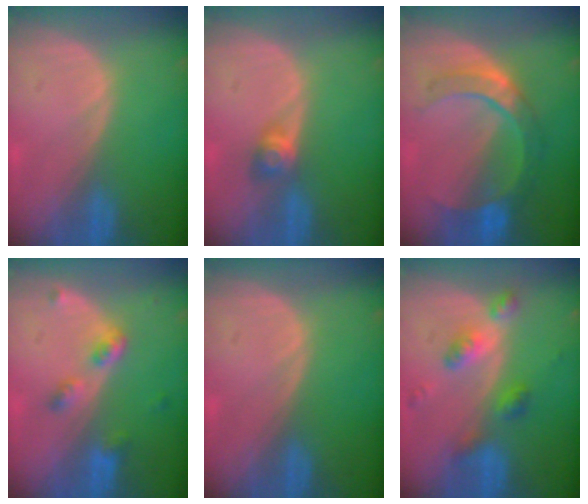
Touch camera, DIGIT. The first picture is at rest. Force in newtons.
{"total": 3.0, "press": 2.6, "slide": 1.5}
{"total": 7.2, "press": 7.2, "slide": 0.6}
{"total": 4.2, "press": 3.9, "slide": 1.6}
{"total": 0.0}
{"total": 6.0, "press": 5.3, "slide": 2.8}